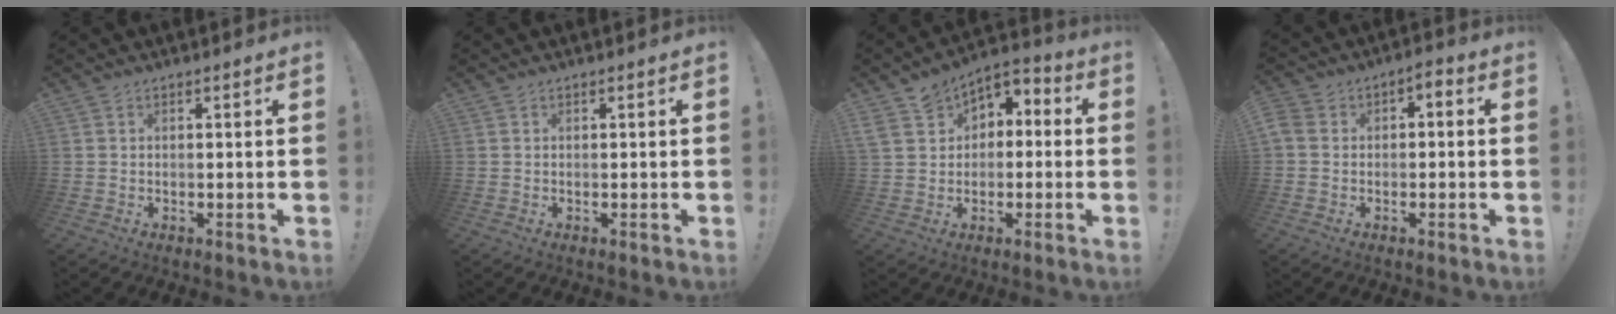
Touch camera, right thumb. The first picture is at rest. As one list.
[{"total": 0.0}, {"total": 6.8, "force": [1.5, 6.2, 2.2], "torque": [-0.020, -0.003, 0.031]}, {"total": 5.2, "force": [-2.5, 3.9, 2.5], "torque": [-0.046, 0.026, -0.046]}]